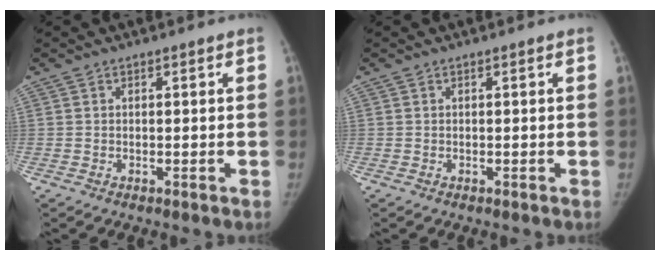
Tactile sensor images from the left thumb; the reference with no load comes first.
{"total": 0.0}